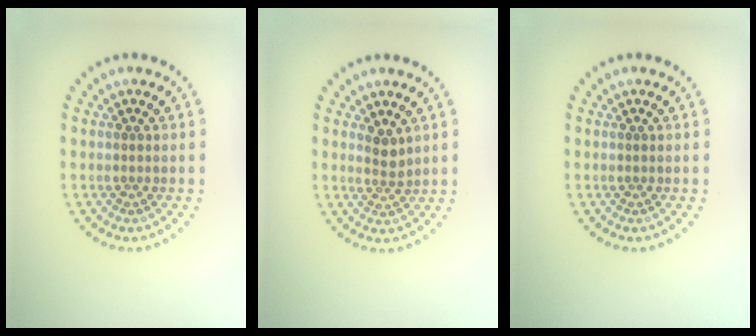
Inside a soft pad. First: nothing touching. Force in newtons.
{"total": 1.7, "press": 1.3, "slide": 1.1}
{"total": 0.0}